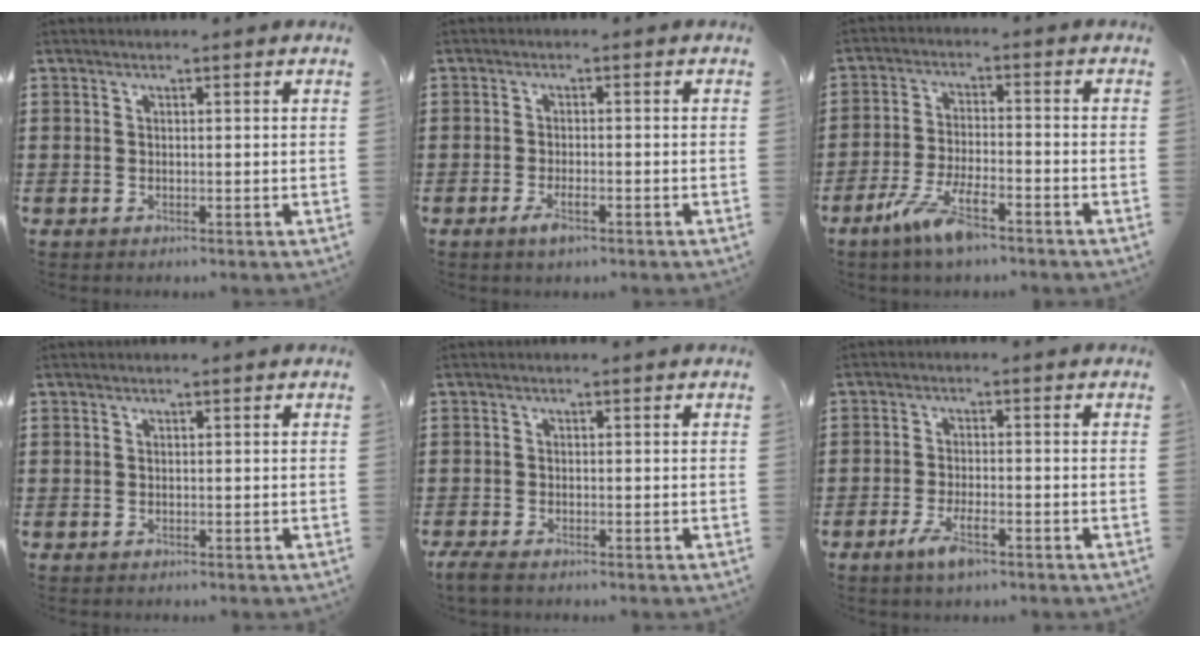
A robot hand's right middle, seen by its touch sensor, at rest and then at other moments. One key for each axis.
{"total": 2.9, "fx": -1.5, "fy": 0.8, "fz": 2.3, "tx": -0.053, "ty": -0.005, "tz": -0.032}
{"total": 7.7, "fx": -4.9, "fy": 1.7, "fz": 5.6, "tx": -0.120, "ty": -0.005, "tz": -0.092}
{"total": 0.0}
{"total": 1.8, "fx": -1.5, "fy": 0.2, "fz": 1.0, "tx": -0.034, "ty": -0.007, "tz": -0.033}
{"total": 5.4, "fx": -3.1, "fy": 1.4, "fz": 4.3, "tx": -0.093, "ty": -0.006, "tz": -0.059}